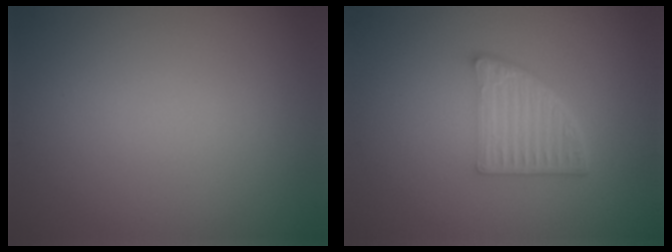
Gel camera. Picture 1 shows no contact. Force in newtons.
{"total": 4.9, "press": 3.4, "slide": 3.6}